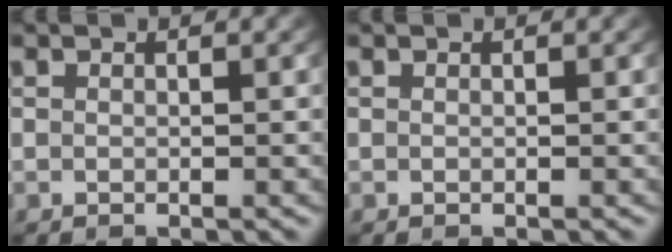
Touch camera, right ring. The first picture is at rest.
{"total": 0.0}